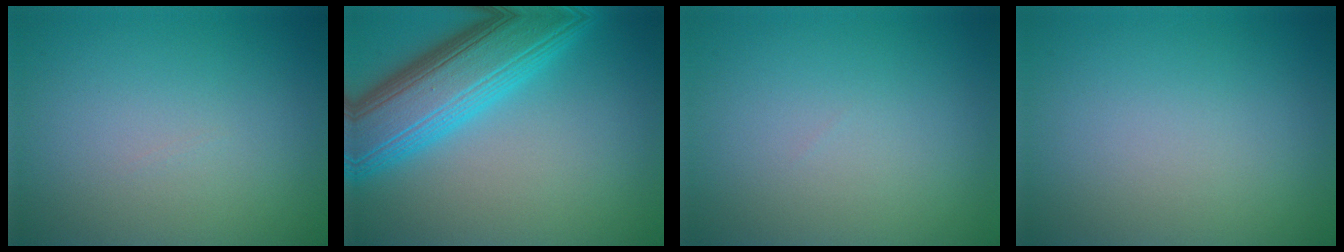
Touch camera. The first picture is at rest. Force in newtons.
{"total": 9.7, "press": 9.7, "slide": 0.2}
{"total": 0.0}
{"total": 0.0}